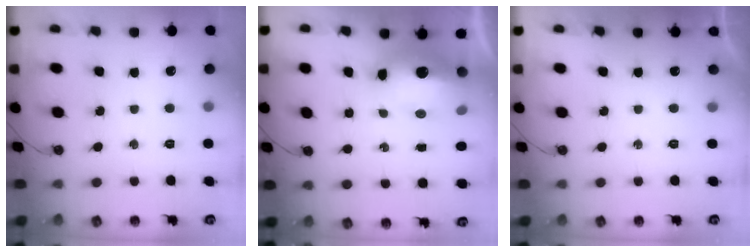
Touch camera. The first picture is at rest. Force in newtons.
{"total": 16.3, "press": 16.2, "slide": 1.7}
{"total": 0.0}